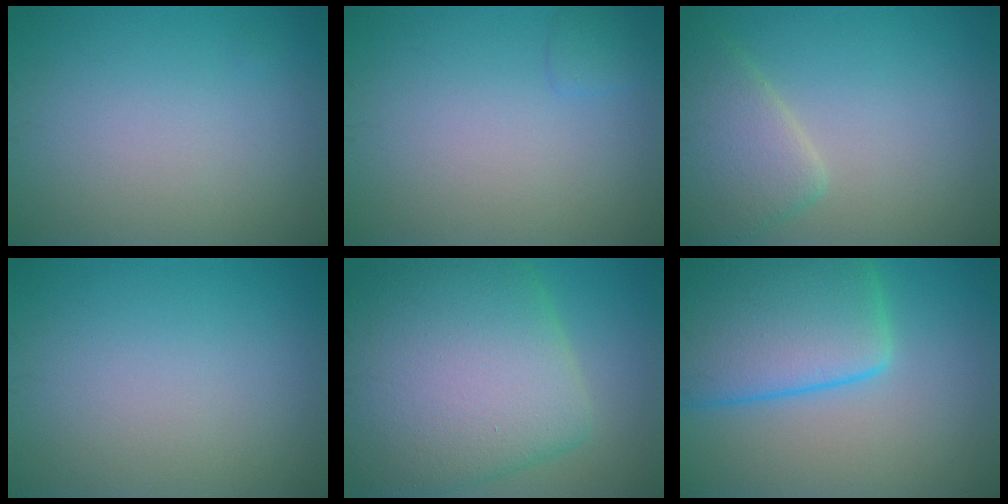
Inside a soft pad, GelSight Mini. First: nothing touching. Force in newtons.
{"total": 0.9, "press": 0.9, "slide": 0.1}
{"total": 4.5, "press": 4.5, "slide": 0.3}
{"total": 0.0}
{"total": 13.3, "press": 13.2, "slide": 0.7}
{"total": 10.8, "press": 10.8, "slide": 0.6}